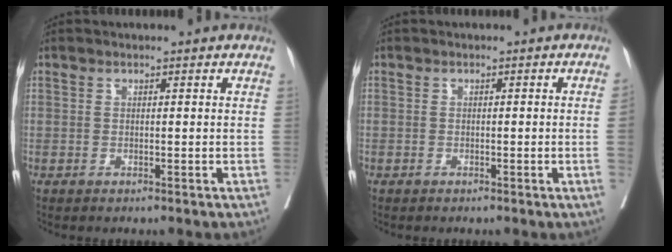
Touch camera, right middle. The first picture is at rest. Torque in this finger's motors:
{"motor_torque": [1.22, -0.92, -0.01, -0.21]}